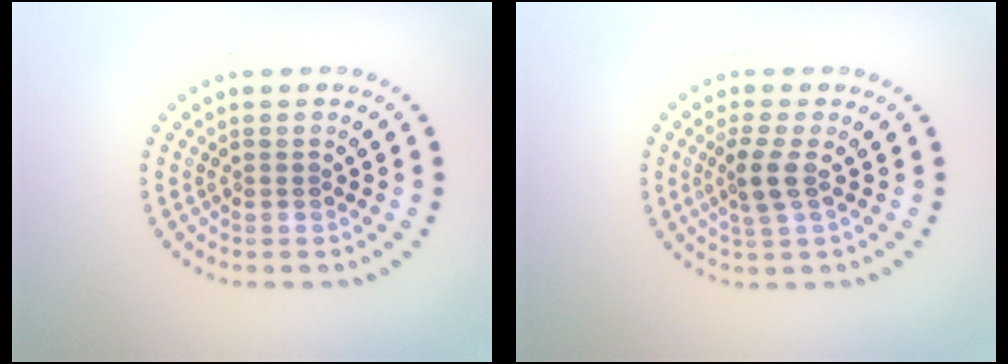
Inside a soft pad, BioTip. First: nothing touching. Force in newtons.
{"total": 2.3, "press": 2.0, "slide": 1.1}